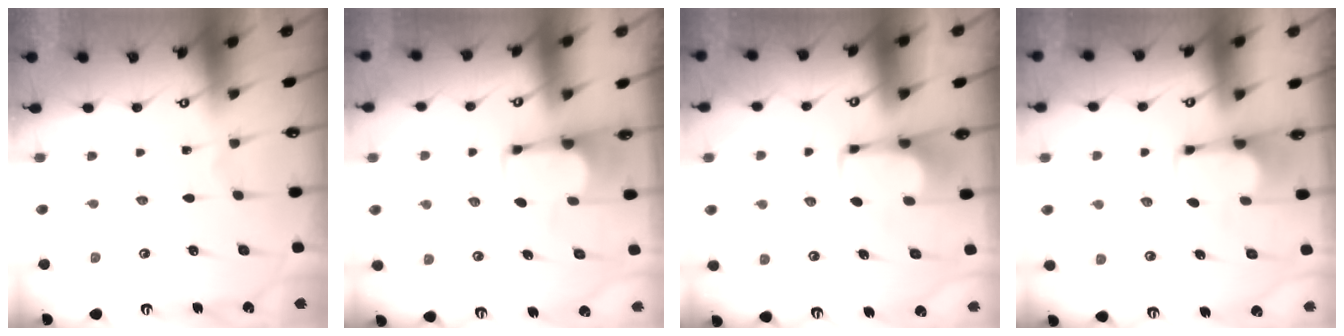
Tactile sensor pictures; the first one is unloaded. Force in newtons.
{"total": 1.8, "press": 1.6, "slide": 0.8}
{"total": 1.7, "press": 1.6, "slide": 0.4}
{"total": 2.5, "press": 2.4, "slide": 0.9}